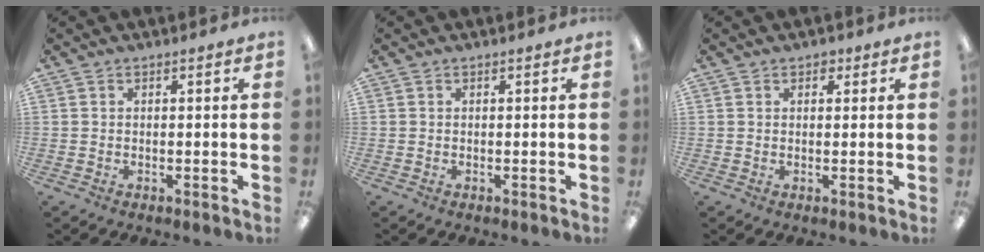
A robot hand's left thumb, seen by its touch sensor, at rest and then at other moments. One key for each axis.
{"total": 0.0}
{"total": 1.9, "fx": 1.2, "fy": 1.2, "fz": 0.7, "tx": -0.006, "ty": 0.000, "tz": 0.020}